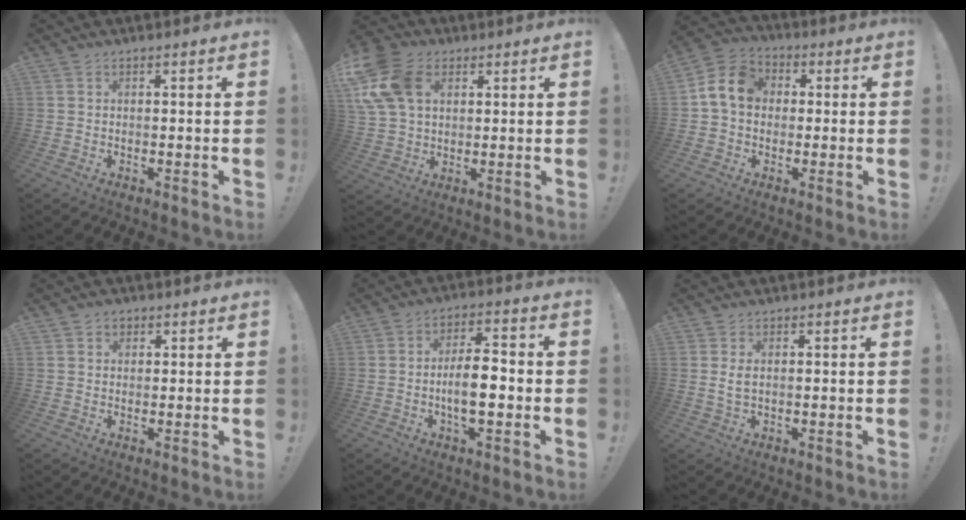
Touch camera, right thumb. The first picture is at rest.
{"total": 16.6, "force": [5.2, 11.8, 10.4], "torque": [-0.212, -0.009, 0.099]}
{"total": 10.4, "force": [1.2, 8.3, 6.1], "torque": [-0.105, 0.021, 0.029]}
{"total": 1.9, "force": [0.8, 1.7, 0.6], "torque": [-0.001, -0.001, 0.013]}
{"total": 10.0, "force": [-2.2, 3.8, 9.0], "torque": [-0.153, 0.004, -0.045]}
{"total": 2.7, "force": [0.8, 1.0, 2.3], "torque": [-0.030, -0.004, 0.011]}